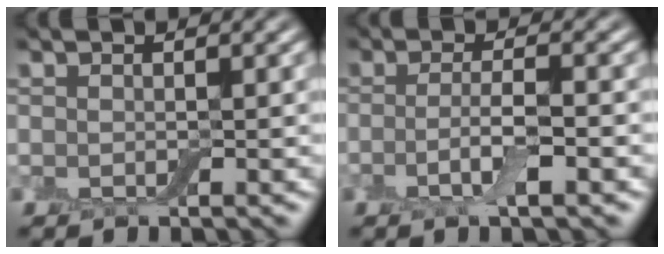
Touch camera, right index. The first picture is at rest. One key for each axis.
{"total": 3.0, "fx": -1.0, "fy": 0.6, "fz": 2.8, "tx": -0.054, "ty": 0.002, "tz": -0.025}